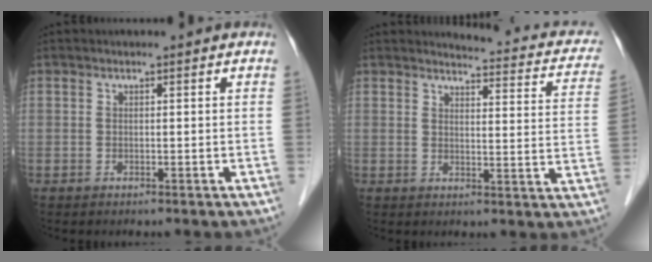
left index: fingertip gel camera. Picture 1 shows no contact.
{"total": 12.2, "force": [11.0, 2.9, 4.3], "torque": [-0.030, -0.024, 0.095]}